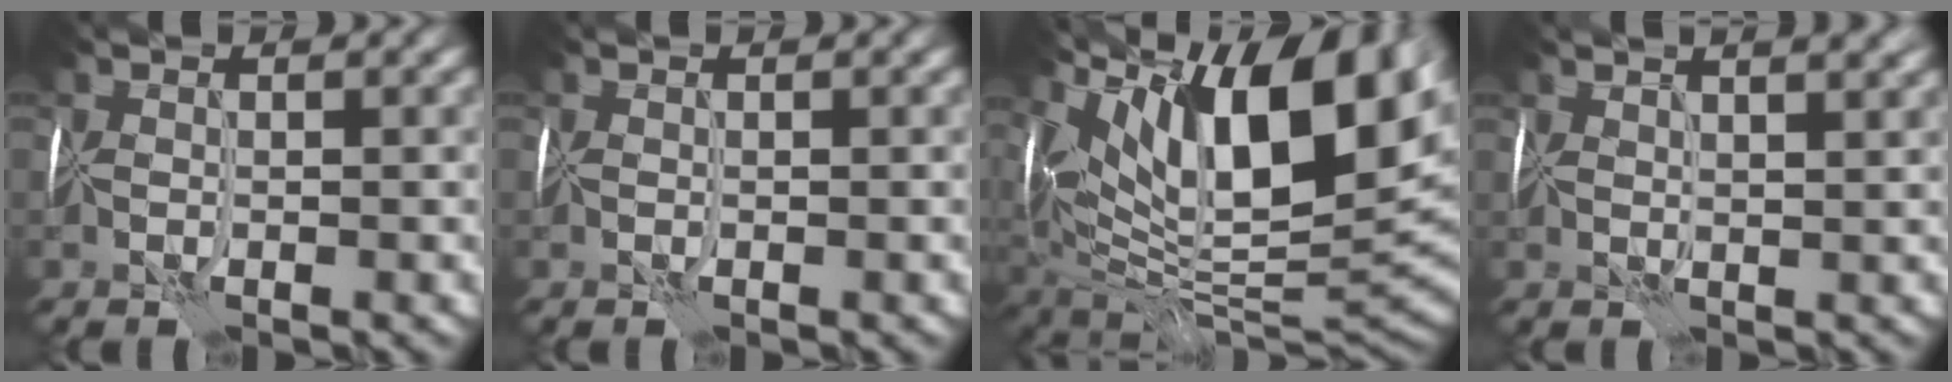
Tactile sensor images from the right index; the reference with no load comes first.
{"total": 0.0}
{"total": 15.3, "force": [7.2, 6.0, 12.1], "torque": [-0.188, 0.032, 0.122]}
{"total": 6.1, "force": [4.1, 2.5, 3.9], "torque": [-0.042, 0.046, 0.040]}